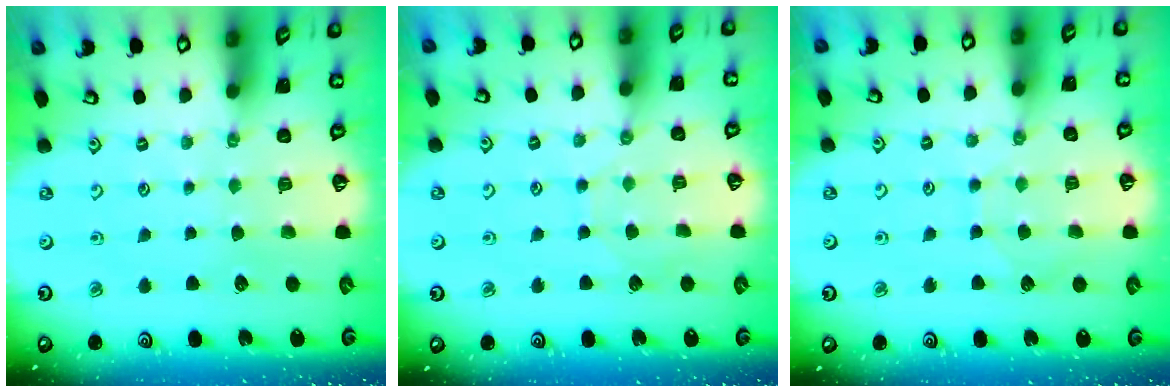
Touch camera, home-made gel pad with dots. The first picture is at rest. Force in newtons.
{"total": 3.0, "press": 2.9, "slide": 0.4}
{"total": 5.1, "press": 5.1, "slide": 0.5}